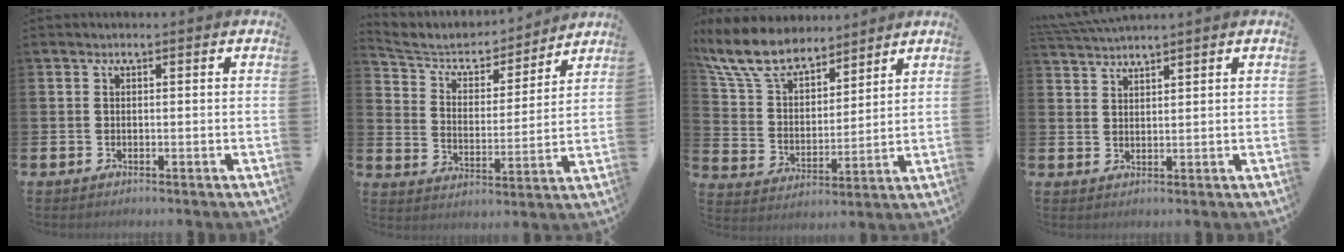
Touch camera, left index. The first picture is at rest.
{"total": 6.2, "force": [5.7, 2.3, 1.0], "torque": [-0.060, -0.043, 0.097]}
{"total": 9.6, "force": [8.6, 3.2, 3.0], "torque": [-0.103, -0.040, 0.160]}
{"total": 2.8, "force": [2.8, -0.3, 0.0], "torque": [-0.013, -0.008, 0.055]}